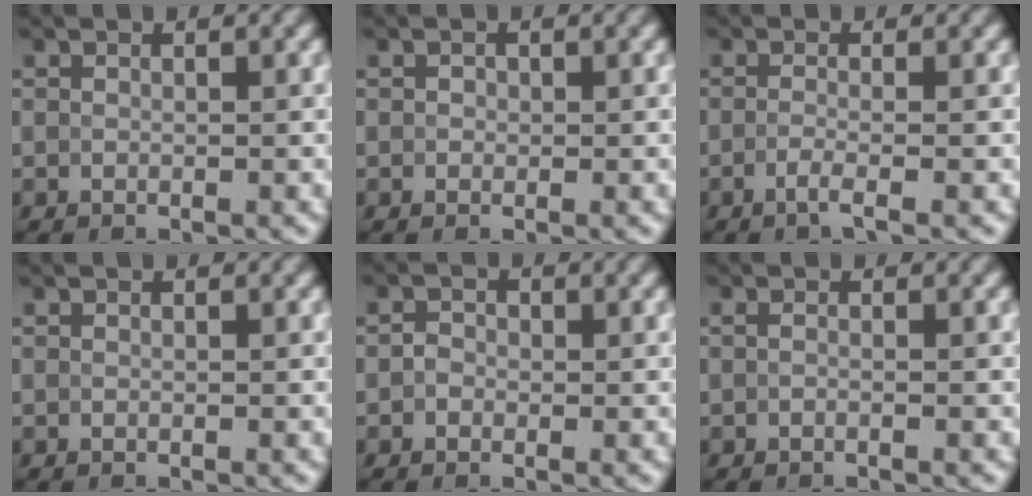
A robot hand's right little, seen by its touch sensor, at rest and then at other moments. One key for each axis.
{"total": 0.5, "fx": 0.3, "fy": 0.4, "fz": 0.1, "tx": -0.003, "ty": -0.002, "tz": 0.005}
{"total": 1.8, "fx": -0.8, "fy": 0.5, "fz": 1.6, "tx": -0.023, "ty": -0.004, "tz": -0.025}
{"total": 0.0}
{"total": 1.0, "fx": -0.1, "fy": 0.9, "fz": 0.4, "tx": -0.008, "ty": 0.001, "tz": -0.005}
{"total": 0.6, "fx": -0.1, "fy": 0.3, "fz": 0.6, "tx": -0.012, "ty": -0.008, "tz": -0.007}